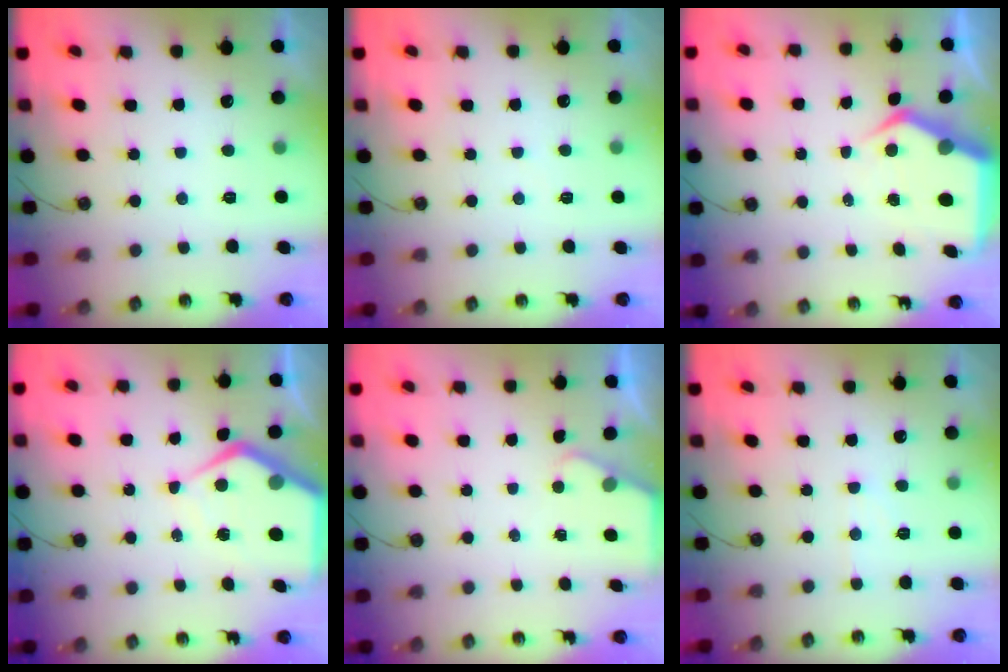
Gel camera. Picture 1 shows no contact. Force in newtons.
{"total": 3.3, "press": 3.2, "slide": 0.5}
{"total": 7.6, "press": 7.5, "slide": 1.2}
{"total": 9.7, "press": 9.7, "slide": 0.9}
{"total": 1.7, "press": 1.7, "slide": 0.3}
{"total": 4.8, "press": 4.7, "slide": 0.6}